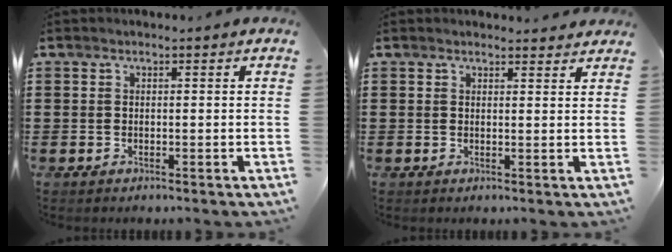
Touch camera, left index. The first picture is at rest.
{"total": 1.6, "force": [1.6, 0.3, 0.2], "torque": [0.000, -0.001, 0.029]}